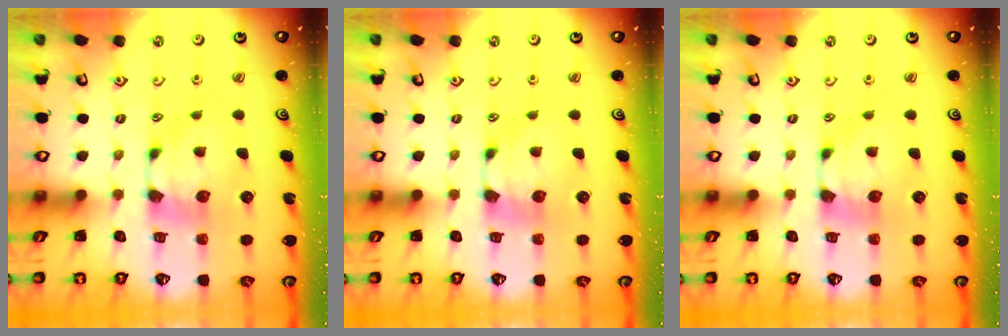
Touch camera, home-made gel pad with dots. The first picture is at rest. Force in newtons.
{"total": 0.0}
{"total": 0.0}